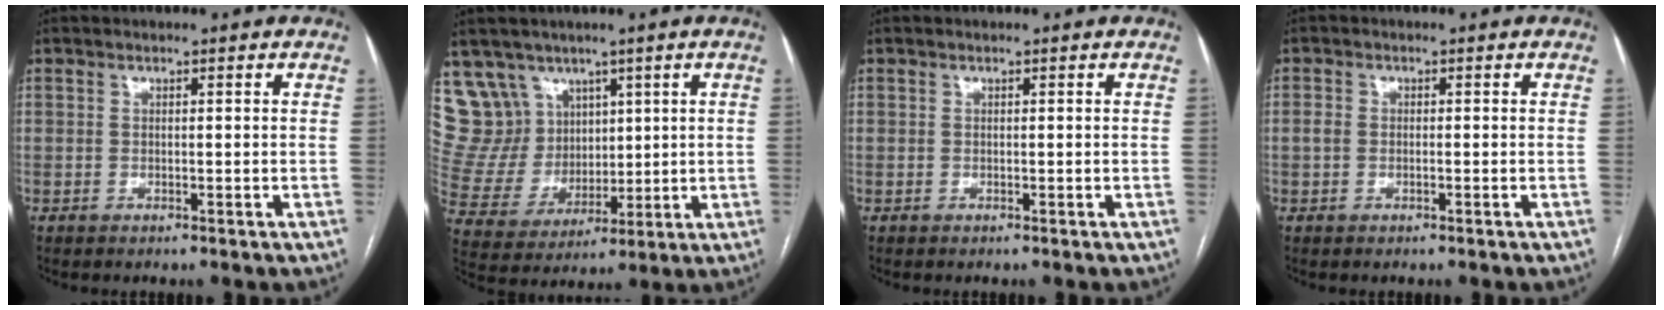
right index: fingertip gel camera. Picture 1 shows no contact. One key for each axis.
{"total": 12.3, "fx": 8.1, "fy": 9.1, "fz": 1.5, "tx": -0.052, "ty": 0.047, "tz": 0.177}
{"total": 0.0}
{"total": 1.4, "fx": -0.1, "fy": 1.2, "fz": 0.7, "tx": -0.024, "ty": 0.007, "tz": -0.002}